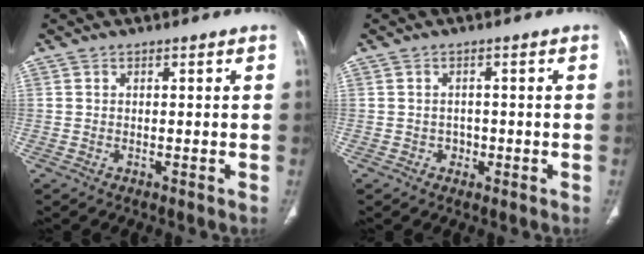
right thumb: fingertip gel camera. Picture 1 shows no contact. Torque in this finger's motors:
{"motor_torque": [0.23, -0.01, 0.11, -0.66, 0.04]}